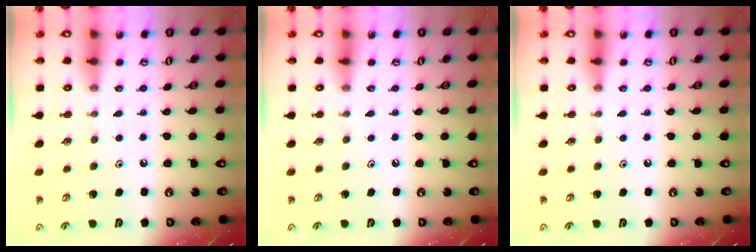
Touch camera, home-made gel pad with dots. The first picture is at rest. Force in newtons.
{"total": 0.0}
{"total": 0.0}